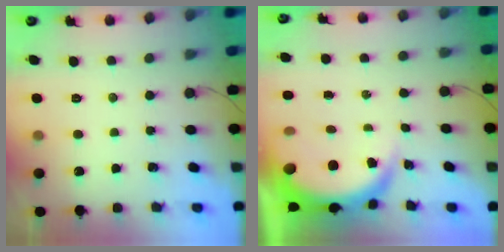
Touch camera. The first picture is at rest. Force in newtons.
{"total": 6.9, "press": 6.8, "slide": 0.8}